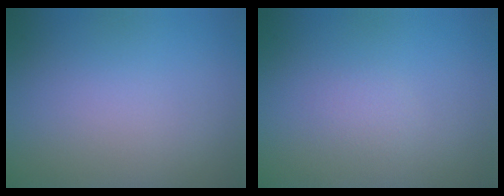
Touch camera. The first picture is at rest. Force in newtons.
{"total": 0.9, "press": 0.9, "slide": 0.0}